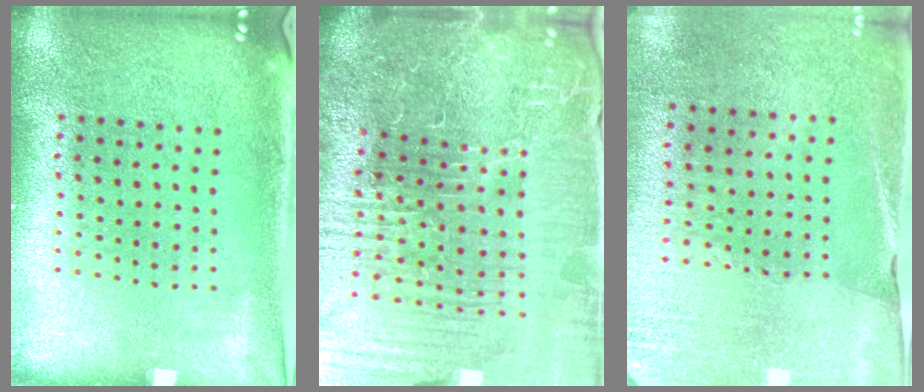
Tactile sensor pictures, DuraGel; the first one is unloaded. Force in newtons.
{"total": 6.8, "press": 6.2, "slide": 2.7}
{"total": 2.7, "press": 2.6, "slide": 0.9}